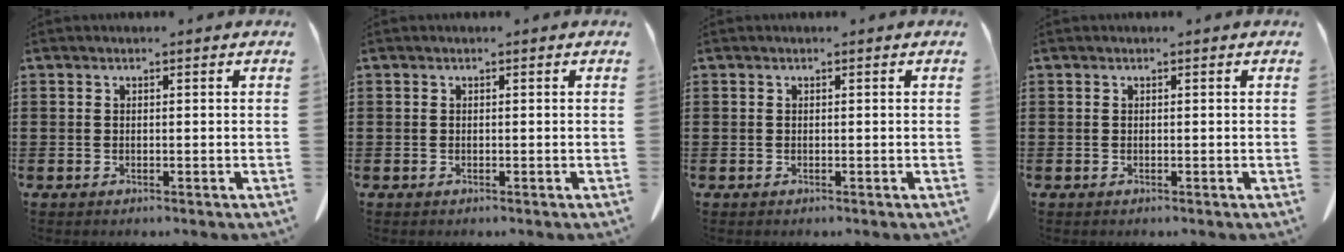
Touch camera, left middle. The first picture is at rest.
{"total": 0.0}
{"total": 0.0}
{"total": 0.0}